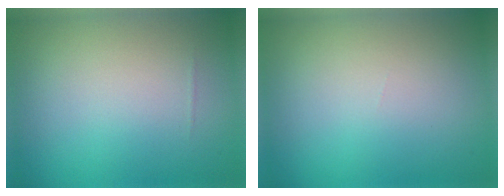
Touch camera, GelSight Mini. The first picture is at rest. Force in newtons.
{"total": 0.0}